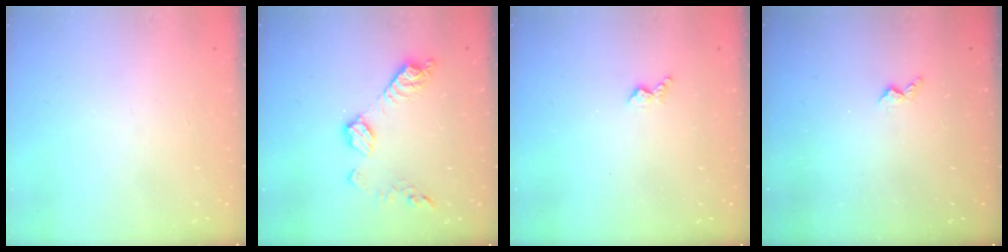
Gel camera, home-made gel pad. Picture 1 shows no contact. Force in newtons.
{"total": 10.5, "press": 10.5, "slide": 0.5}
{"total": 3.8, "press": 3.7, "slide": 0.6}
{"total": 3.4, "press": 3.3, "slide": 0.6}